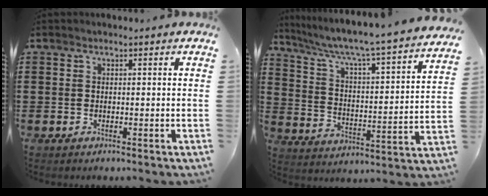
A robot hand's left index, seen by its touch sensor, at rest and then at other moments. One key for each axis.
{"total": 4.8, "fx": 4.0, "fy": -0.4, "fz": 2.6, "tx": -0.072, "ty": -0.049, "tz": 0.055}